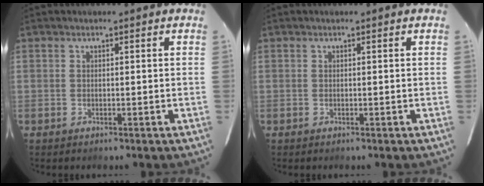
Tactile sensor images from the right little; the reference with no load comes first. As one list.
[{"total": 0.0}]